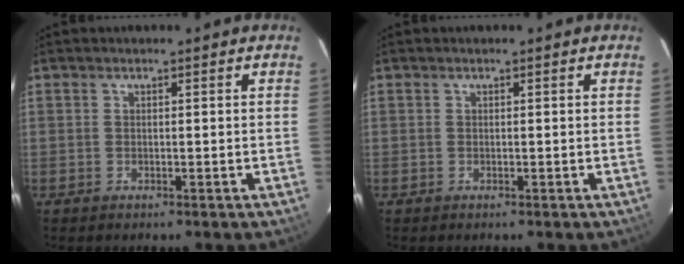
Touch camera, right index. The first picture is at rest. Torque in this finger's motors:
{"motor_torque": [0.00, 0.00, 0.01, 0.00]}